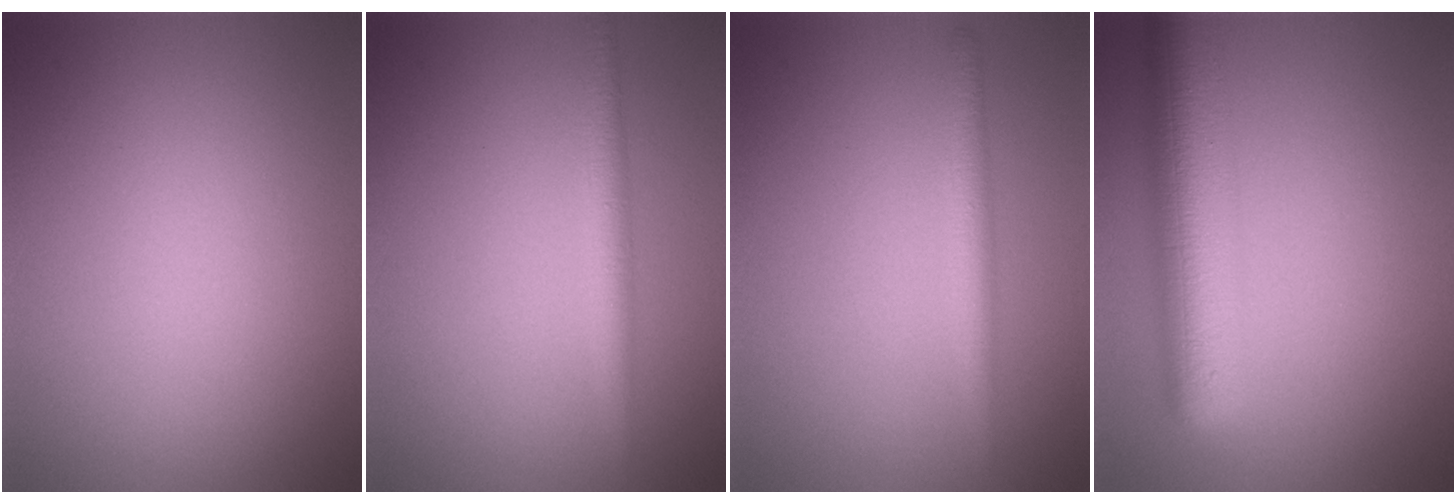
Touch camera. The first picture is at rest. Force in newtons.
{"total": 2.5, "press": 2.5, "slide": 0.1}
{"total": 2.3, "press": 2.3, "slide": 0.1}
{"total": 7.7, "press": 7.6, "slide": 0.4}